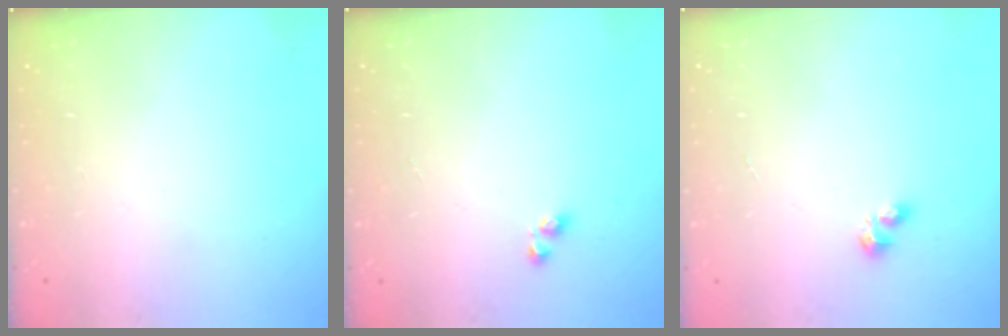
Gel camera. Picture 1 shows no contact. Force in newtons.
{"total": 2.9, "press": 2.9, "slide": 0.2}
{"total": 3.0, "press": 3.0, "slide": 0.4}